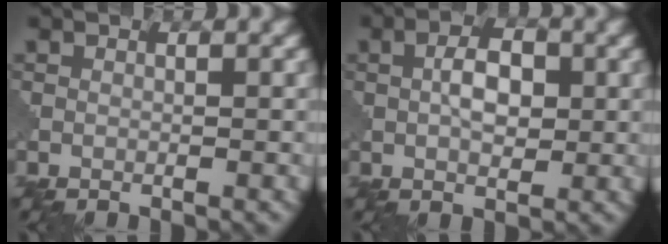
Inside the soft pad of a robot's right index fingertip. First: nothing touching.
{"total": 3.2, "force": [0.7, 1.7, 2.6], "torque": [-0.048, 0.004, 0.011]}